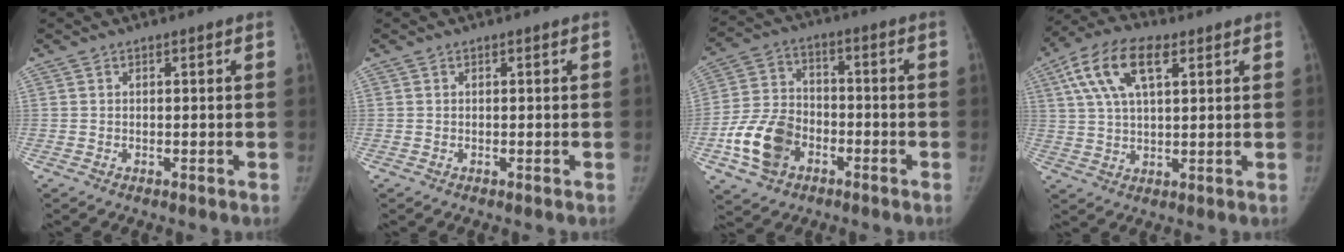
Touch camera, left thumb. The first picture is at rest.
{"total": 0.0}
{"total": 12.5, "force": [-5.1, 9.1, 6.9], "torque": [-0.118, 0.026, -0.095]}
{"total": 12.5, "force": [5.2, 5.8, 9.7], "torque": [-0.185, 0.015, 0.090]}